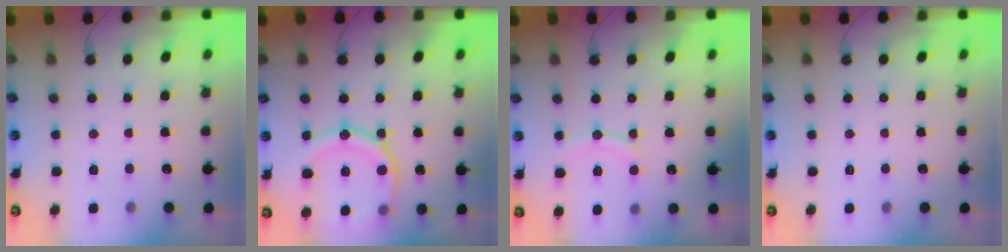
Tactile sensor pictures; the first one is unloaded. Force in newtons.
{"total": 16.9, "press": 16.8, "slide": 1.9}
{"total": 8.0, "press": 8.0, "slide": 0.9}
{"total": 0.0}